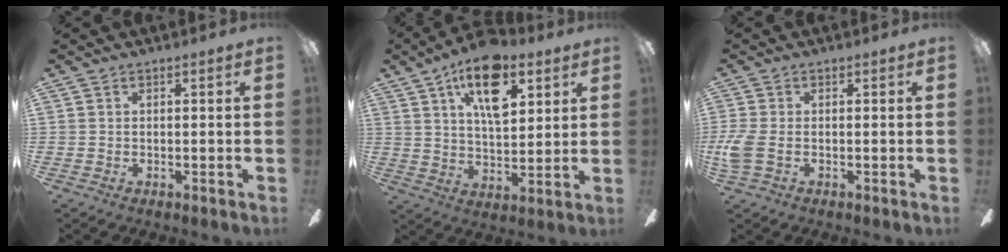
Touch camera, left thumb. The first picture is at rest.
{"total": 15.8, "force": [8.5, 7.6, 11.0], "torque": [-0.175, -0.019, 0.145]}
{"total": 4.9, "force": [-0.9, 2.7, 3.9], "torque": [-0.092, 0.000, -0.020]}